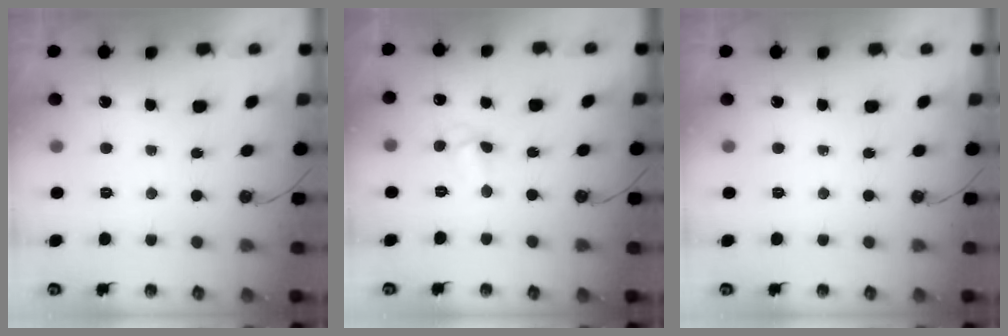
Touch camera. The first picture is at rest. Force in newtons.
{"total": 4.7, "press": 4.6, "slide": 0.5}
{"total": 0.0}